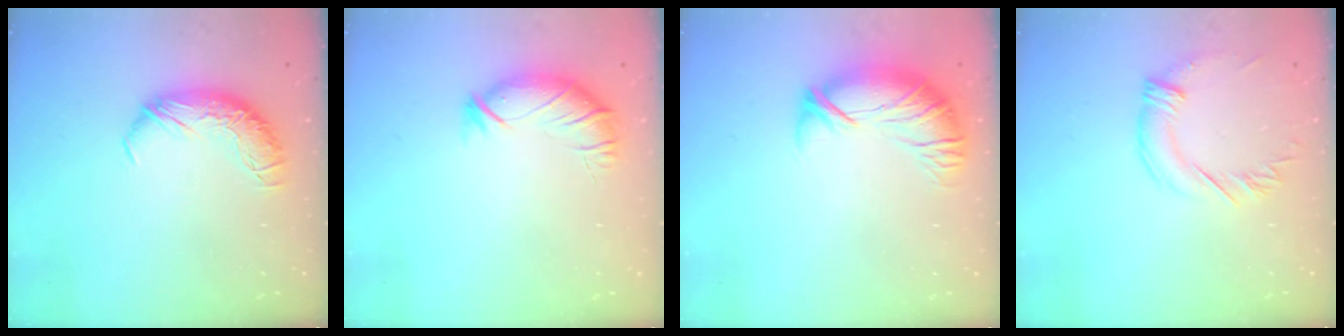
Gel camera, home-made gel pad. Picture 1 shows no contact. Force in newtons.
{"total": 3.2, "press": 2.6, "slide": 2.0}
{"total": 2.9, "press": 1.0, "slide": 2.7}
{"total": 1.6, "press": 1.0, "slide": 1.2}